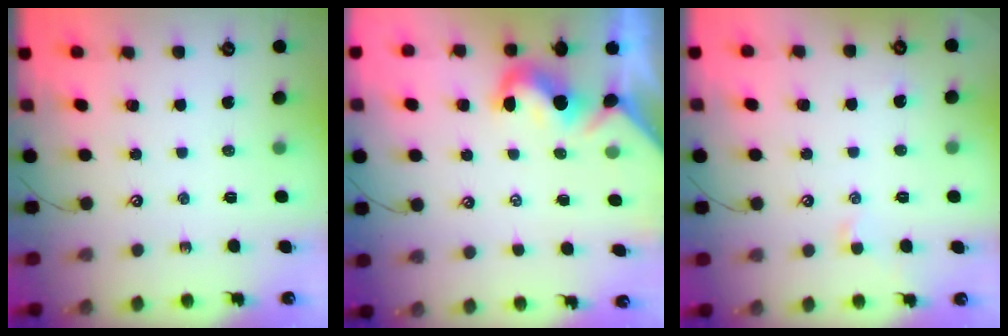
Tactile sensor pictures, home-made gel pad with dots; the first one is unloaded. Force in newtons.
{"total": 1.9, "press": 1.8, "slide": 0.6}
{"total": 0.5, "press": 0.3, "slide": 0.4}